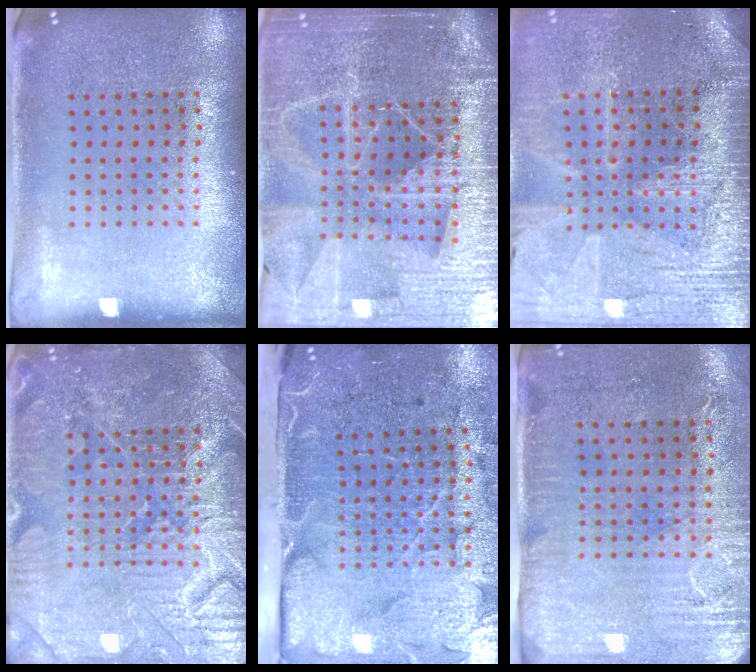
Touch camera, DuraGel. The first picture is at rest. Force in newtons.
{"total": 5.5, "press": 4.9, "slide": 2.4}
{"total": 3.5, "press": 3.3, "slide": 1.2}
{"total": 4.6, "press": 4.6, "slide": 0.5}
{"total": 5.0, "press": 4.0, "slide": 3.1}
{"total": 2.9, "press": 2.4, "slide": 1.6}